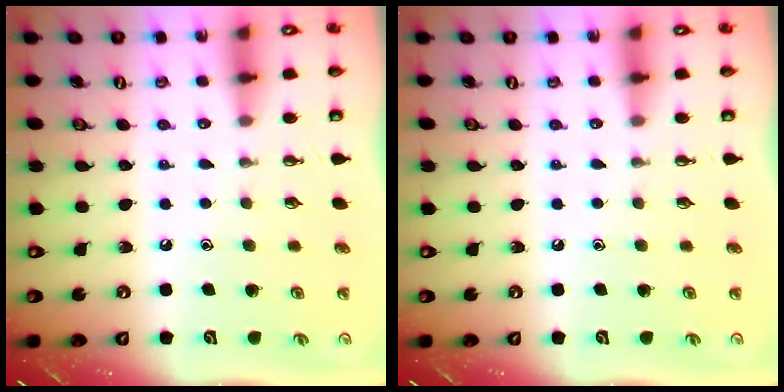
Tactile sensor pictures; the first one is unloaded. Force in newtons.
{"total": 0.0}